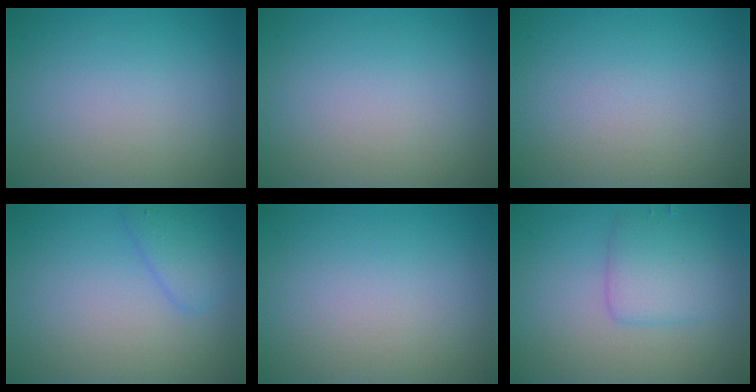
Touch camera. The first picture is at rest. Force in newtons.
{"total": 0.0}
{"total": 0.0}
{"total": 2.2, "press": 2.2, "slide": 0.1}
{"total": 0.0}
{"total": 3.1, "press": 3.1, "slide": 0.2}